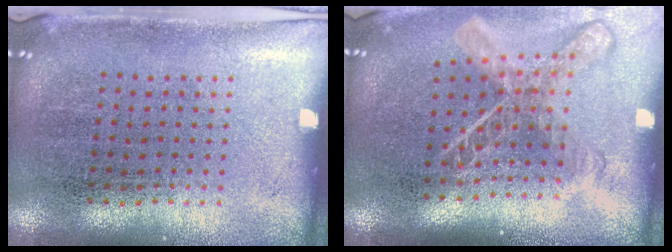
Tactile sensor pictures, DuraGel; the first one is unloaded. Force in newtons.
{"total": 1.8, "press": 1.4, "slide": 1.2}